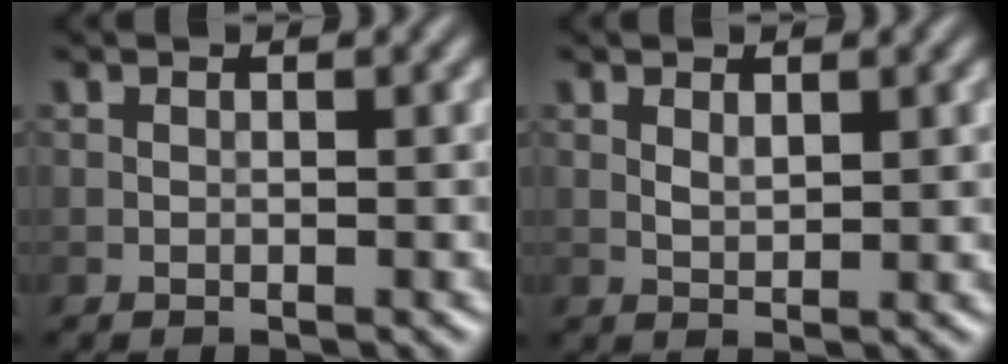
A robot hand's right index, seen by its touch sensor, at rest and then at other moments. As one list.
[{"total": 1.2, "force": [0.6, 0.6, 0.9], "torque": [-0.019, -0.003, 0.013]}]